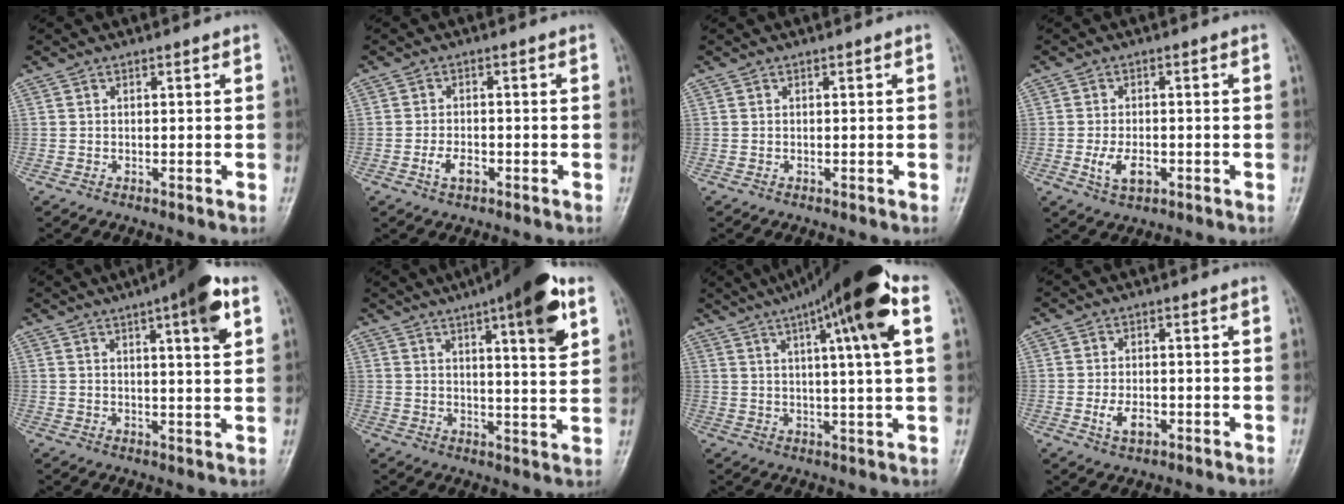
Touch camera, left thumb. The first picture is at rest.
{"total": 3.2, "force": [-1.4, 1.8, 2.2], "torque": [-0.041, 0.008, -0.026]}
{"total": 0.0}
{"total": 4.8, "force": [-1.4, 2.8, 3.7], "torque": [-0.068, 0.000, -0.022]}
{"total": 10.0, "force": [4.8, 1.8, 8.6], "torque": [-0.113, -0.011, 0.062]}
{"total": 14.8, "force": [7.4, 3.1, 12.5], "torque": [-0.161, -0.026, 0.100]}
{"total": 17.9, "force": [7.7, 2.2, 16.0], "torque": [-0.244, 0.010, 0.111]}
{"total": 3.8, "force": [-1.2, 2.3, 2.8], "torque": [-0.050, 0.000, -0.018]}